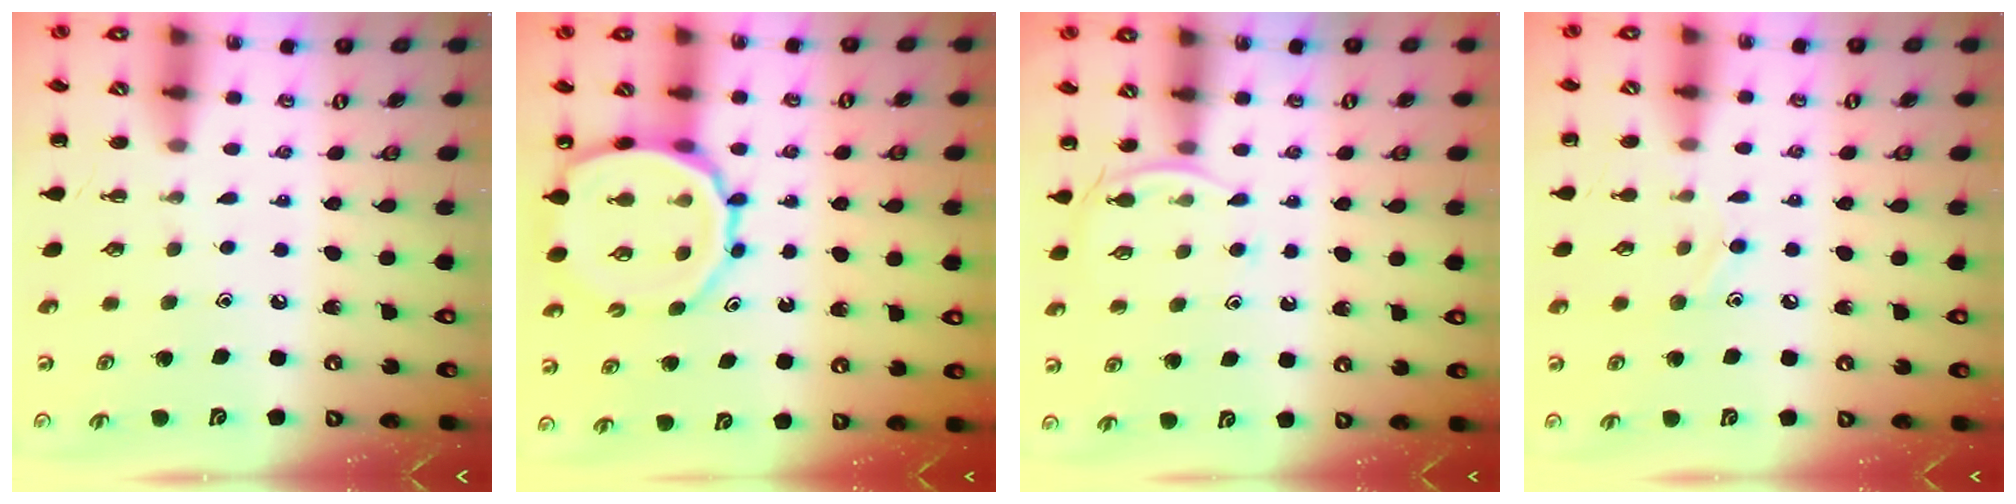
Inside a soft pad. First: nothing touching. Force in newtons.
{"total": 14.1, "press": 13.5, "slide": 4.1}
{"total": 5.2, "press": 5.0, "slide": 1.4}
{"total": 7.0, "press": 6.7, "slide": 1.9}